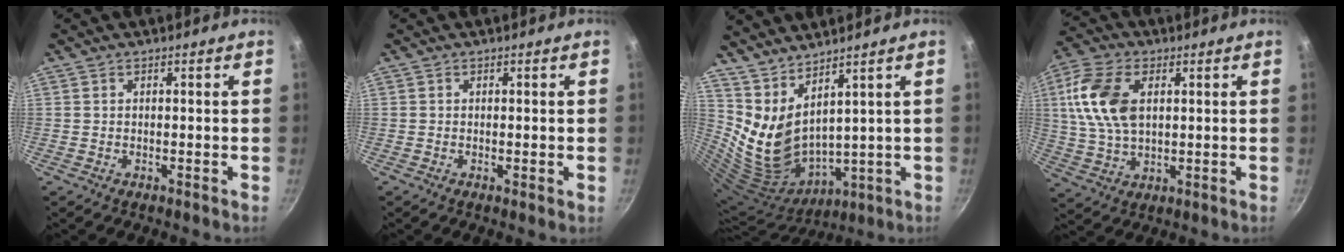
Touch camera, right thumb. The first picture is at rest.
{"total": 0.6, "force": [0.0, 0.2, 0.6], "torque": [-0.010, -0.002, -0.002]}
{"total": 12.6, "force": [6.3, 5.7, 9.3], "torque": [-0.160, -0.061, 0.147]}
{"total": 13.2, "force": [2.9, 7.9, 10.1], "torque": [-0.191, 0.002, 0.052]}